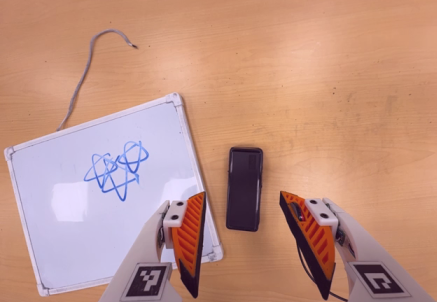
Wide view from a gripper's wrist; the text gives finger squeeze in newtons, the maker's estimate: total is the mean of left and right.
{"total": 0.0}